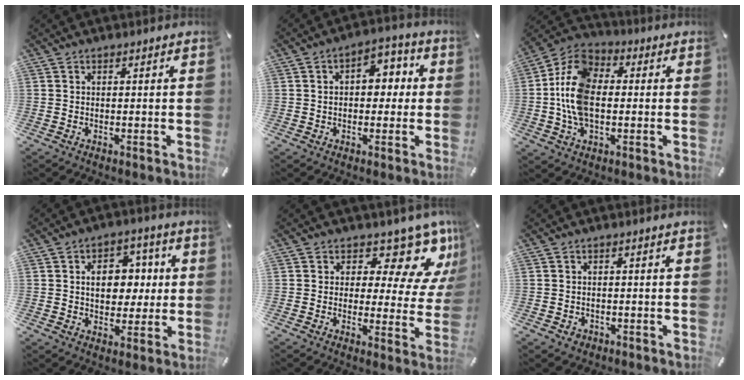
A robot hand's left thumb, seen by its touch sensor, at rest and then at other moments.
{"total": 7.1, "force": [0.3, 4.8, 5.2], "torque": [-0.062, 0.003, -0.005]}
{"total": 13.4, "force": [-1.3, 8.9, 10.0], "torque": [-0.228, 0.012, -0.024]}
{"total": 10.4, "force": [1.4, 8.0, 6.5], "torque": [-0.083, 0.002, 0.021]}
{"total": 13.4, "force": [8.9, 6.4, 7.7], "torque": [-0.088, -0.074, 0.149]}
{"total": 1.9, "force": [-0.6, 1.7, 0.5], "torque": [-0.010, 0.006, -0.016]}